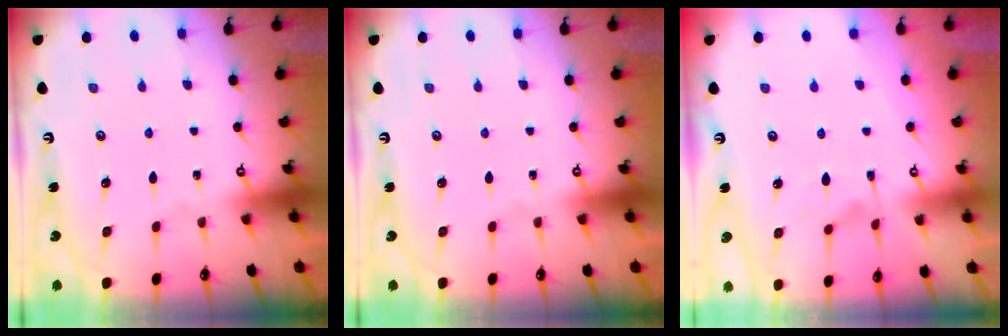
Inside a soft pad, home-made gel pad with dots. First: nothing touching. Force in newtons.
{"total": 0.0}
{"total": 6.2, "press": 6.0, "slide": 1.4}